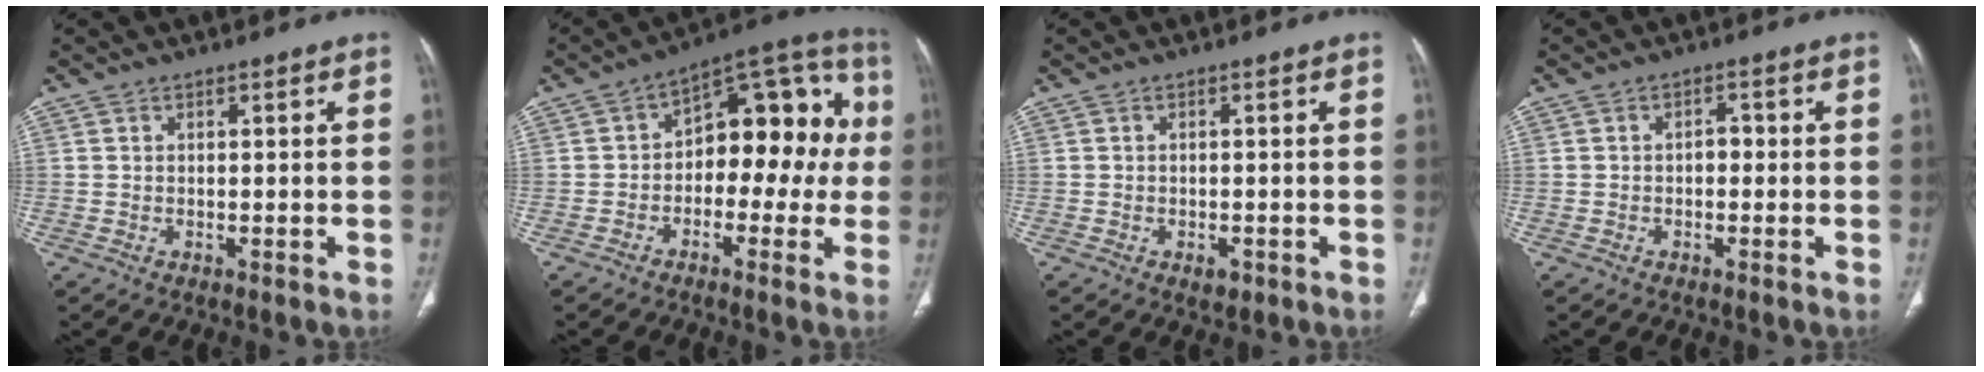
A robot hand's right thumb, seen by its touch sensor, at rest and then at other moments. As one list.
[{"total": 16.1, "force": [-0.4, 9.6, 13.0], "torque": [-0.111, 0.058, -0.020]}, {"total": 2.1, "force": [-1.0, 1.2, 1.4], "torque": [-0.016, 0.002, -0.010]}, {"total": 2.0, "force": [-0.4, 1.4, 1.4], "torque": [-0.011, 0.009, -0.011]}]